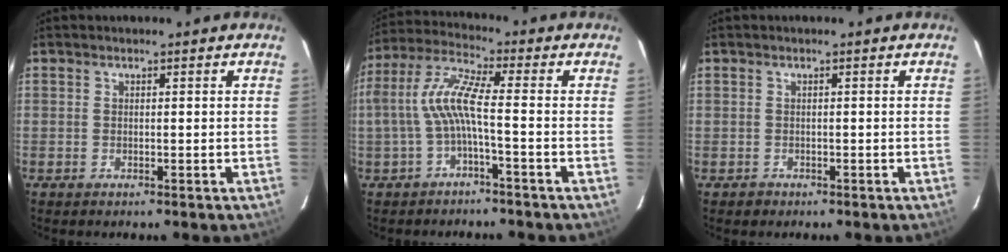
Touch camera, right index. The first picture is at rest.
{"total": 7.7, "force": [-1.7, 0.7, 7.5], "torque": [-0.173, 0.011, -0.029]}
{"total": 1.3, "force": [-0.6, 1.1, 0.0], "torque": [0.000, 0.004, -0.005]}